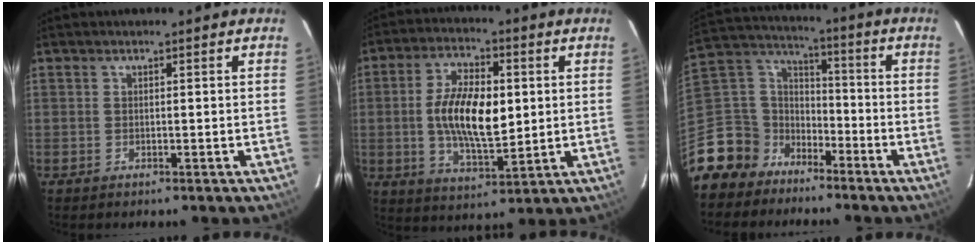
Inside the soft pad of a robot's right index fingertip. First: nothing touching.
{"total": 12.9, "force": [0.6, 5.7, 11.6], "torque": [-0.221, 0.003, 0.013]}
{"total": 12.1, "force": [-8.7, 8.4, 1.2], "torque": [-0.060, 0.057, -0.166]}